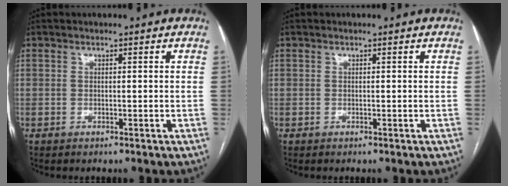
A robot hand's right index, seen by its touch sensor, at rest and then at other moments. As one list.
[{"total": 0.0}]